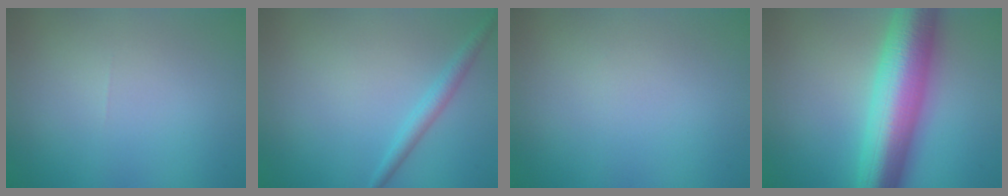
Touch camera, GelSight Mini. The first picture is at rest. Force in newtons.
{"total": 1.8, "press": 1.8, "slide": 0.1}
{"total": 0.0}
{"total": 11.1, "press": 11.1, "slide": 0.1}